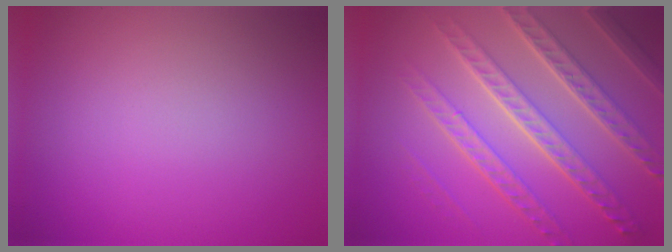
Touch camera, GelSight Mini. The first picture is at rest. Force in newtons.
{"total": 7.7, "press": 5.6, "slide": 5.3}